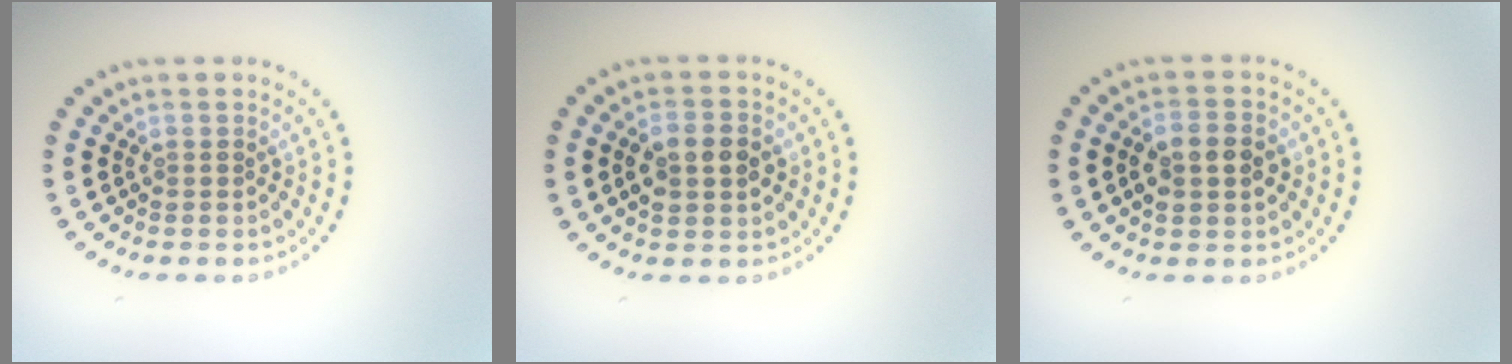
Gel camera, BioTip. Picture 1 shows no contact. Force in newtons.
{"total": 3.6, "press": 3.6, "slide": 0.1}
{"total": 3.6, "press": 3.6, "slide": 0.2}